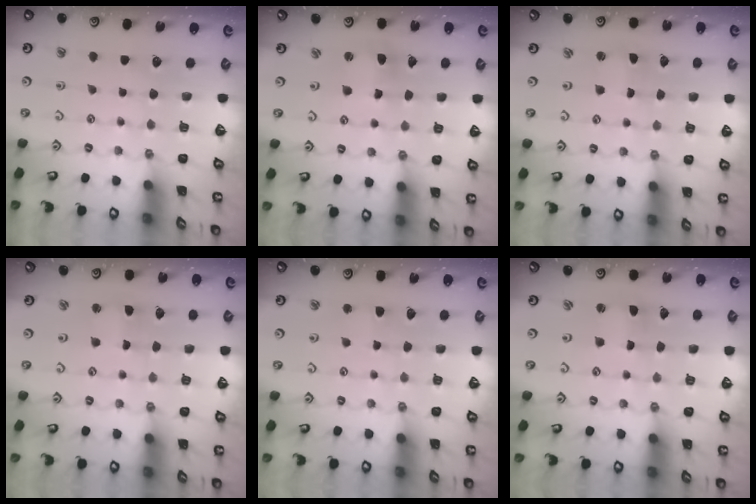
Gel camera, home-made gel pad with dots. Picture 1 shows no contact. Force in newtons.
{"total": 4.2, "press": 4.2, "slide": 0.5}
{"total": 1.2, "press": 1.2, "slide": 0.0}
{"total": 2.2, "press": 2.1, "slide": 0.3}
{"total": 2.7, "press": 2.6, "slide": 0.4}
{"total": 1.2, "press": 1.1, "slide": 0.3}